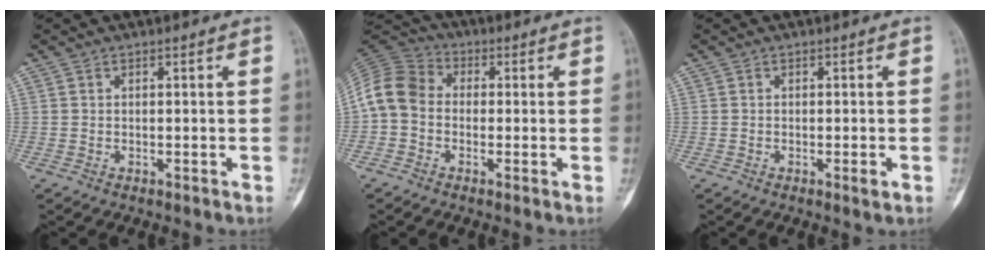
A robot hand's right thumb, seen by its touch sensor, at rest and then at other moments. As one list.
[{"total": 9.3, "force": [-0.8, 7.7, 5.3], "torque": [-0.096, 0.029, -0.032]}, {"total": 1.2, "force": [-0.4, 0.2, 1.1], "torque": [-0.018, -0.003, -0.006]}]